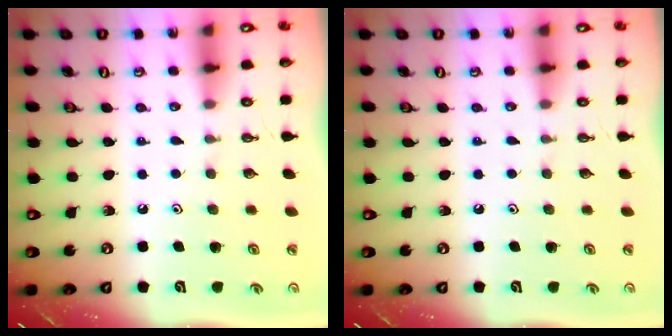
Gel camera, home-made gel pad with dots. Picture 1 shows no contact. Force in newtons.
{"total": 0.0}